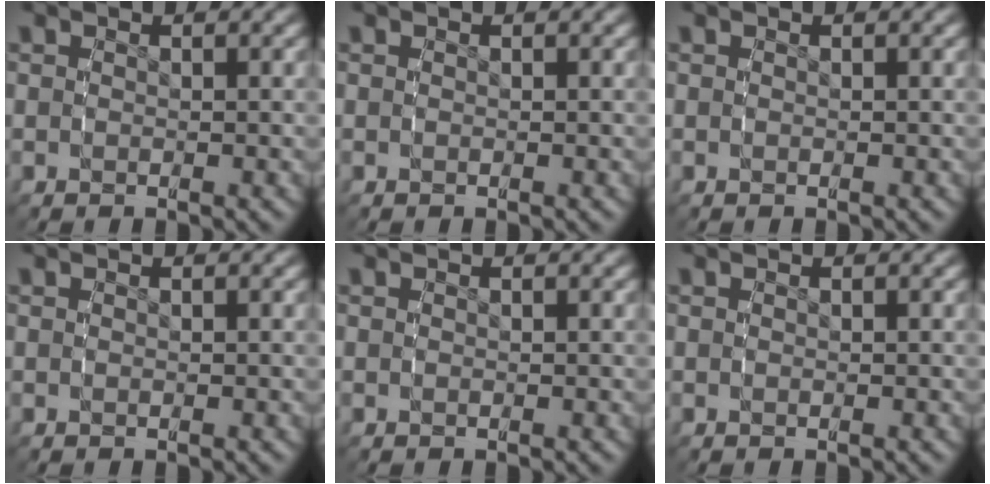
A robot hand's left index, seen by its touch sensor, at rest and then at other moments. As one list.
[{"total": 0.0}, {"total": 0.0}, {"total": 0.0}, {"total": 0.0}, {"total": 0.0}]